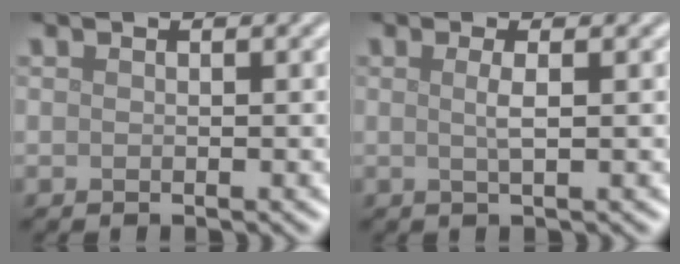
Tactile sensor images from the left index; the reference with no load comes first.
{"total": 1.5, "force": [0.2, 0.3, 1.5], "torque": [-0.027, 0.002, -0.001]}